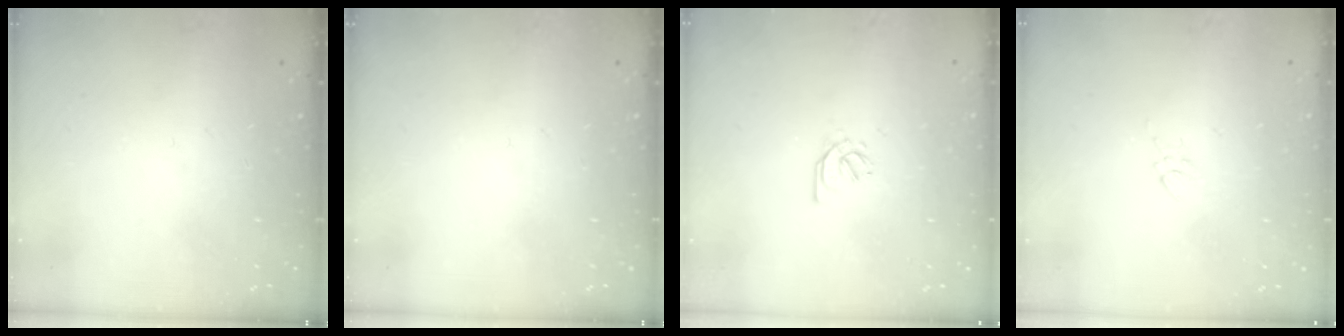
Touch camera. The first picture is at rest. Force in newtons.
{"total": 0.0}
{"total": 2.6, "press": 2.5, "slide": 0.7}
{"total": 2.7, "press": 2.7, "slide": 0.5}